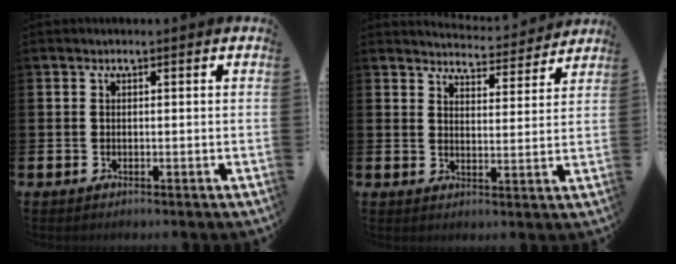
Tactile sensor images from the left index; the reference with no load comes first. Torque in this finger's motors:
{"motor_torque": [0.83, -1.25, 0.14, -0.01]}